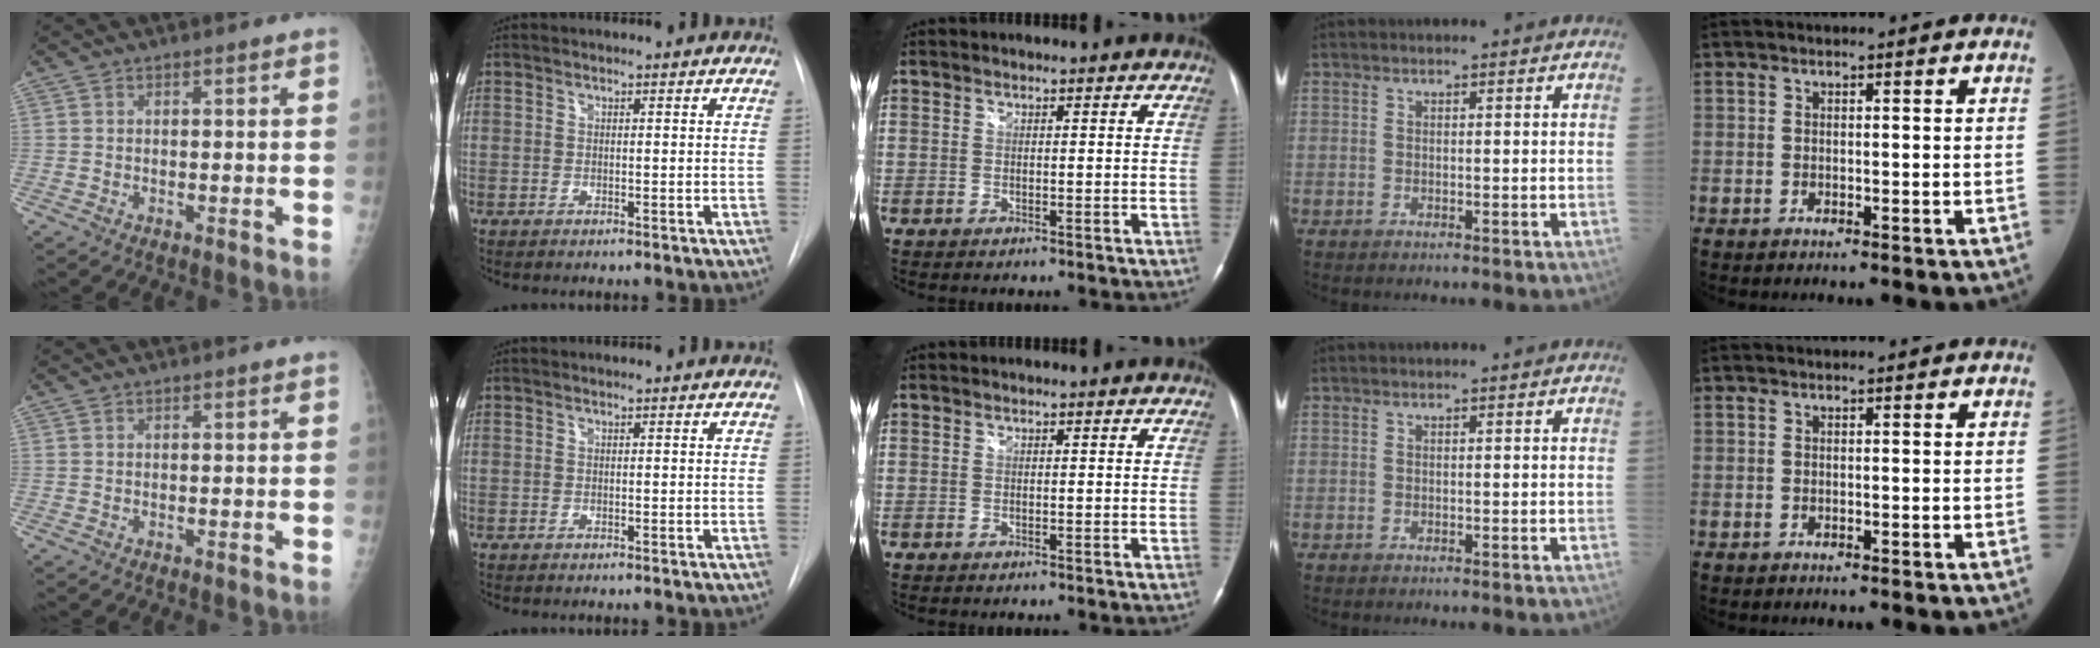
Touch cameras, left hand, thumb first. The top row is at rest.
{}